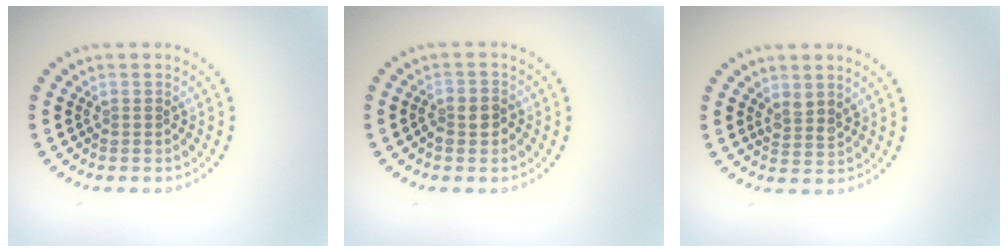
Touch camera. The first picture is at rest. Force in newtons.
{"total": 2.0, "press": 1.9, "slide": 0.7}
{"total": 1.5, "press": 1.2, "slide": 1.0}